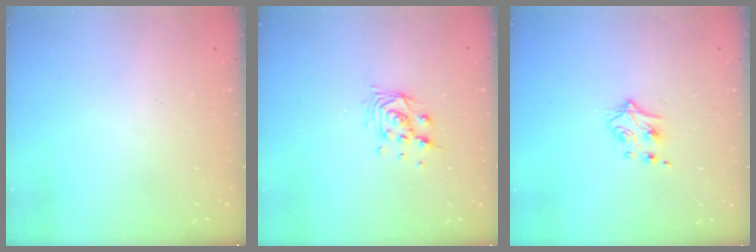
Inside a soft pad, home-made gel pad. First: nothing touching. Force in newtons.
{"total": 8.2, "press": 8.2, "slide": 0.6}
{"total": 5.0, "press": 4.9, "slide": 0.6}